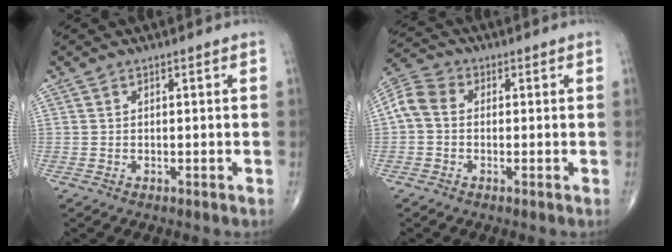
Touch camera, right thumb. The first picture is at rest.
{"total": 5.9, "force": [0.0, 4.5, 3.8], "torque": [-0.074, 0.018, -0.014]}